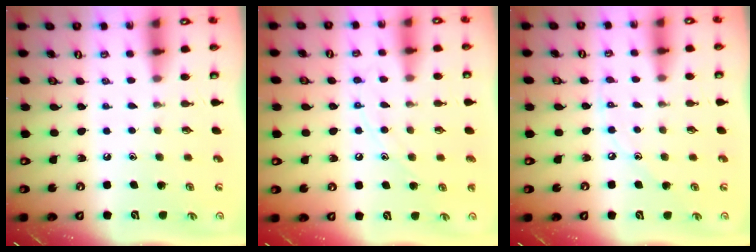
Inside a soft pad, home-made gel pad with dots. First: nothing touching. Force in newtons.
{"total": 8.5, "press": 8.5, "slide": 0.7}
{"total": 5.3, "press": 5.3, "slide": 0.6}